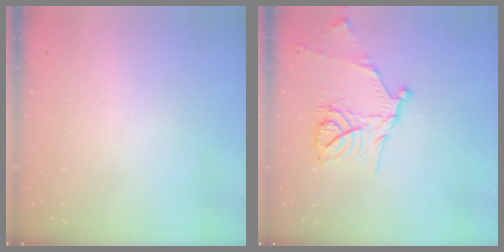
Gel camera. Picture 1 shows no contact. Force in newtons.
{"total": 16.1, "press": 16.1, "slide": 1.3}